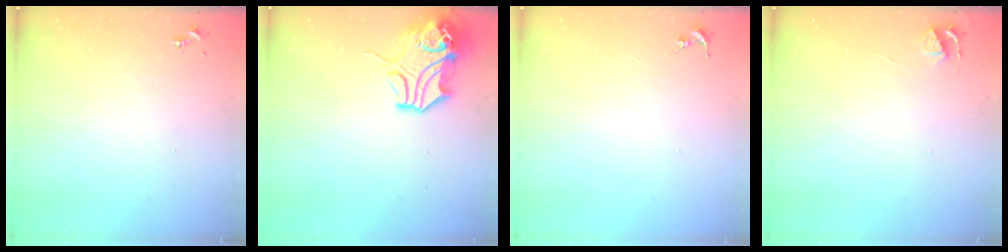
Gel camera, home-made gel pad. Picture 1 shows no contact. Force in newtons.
{"total": 13.8, "press": 13.7, "slide": 2.0}
{"total": 0.0}
{"total": 3.9, "press": 3.8, "slide": 0.5}